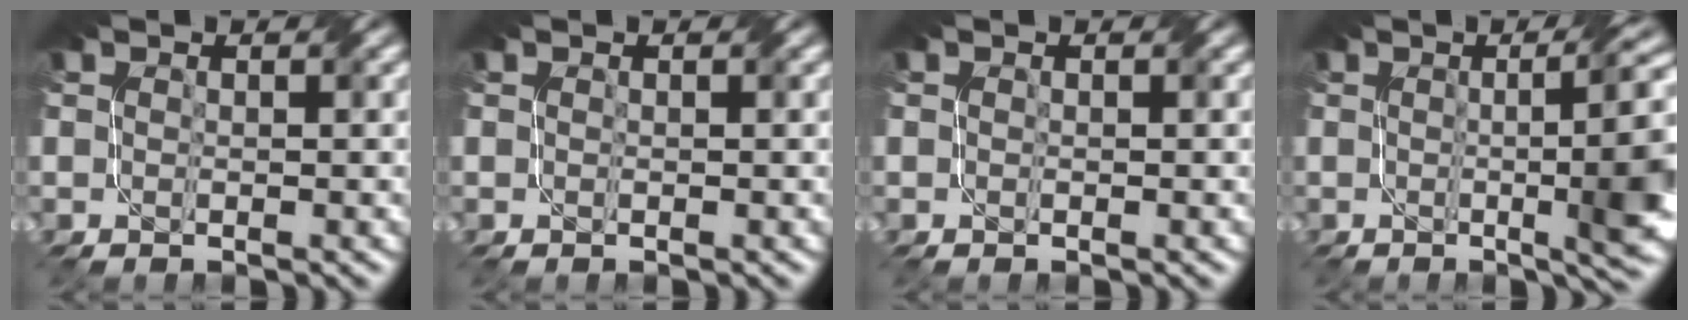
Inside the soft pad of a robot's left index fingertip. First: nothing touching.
{"total": 0.0}
{"total": 0.0}
{"total": 11.0, "force": [0.5, 3.2, 10.5], "torque": [-0.087, 0.016, -0.003]}